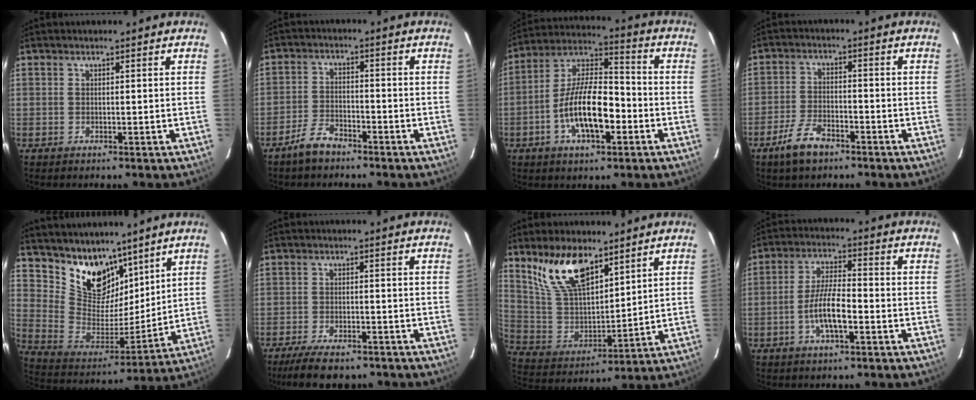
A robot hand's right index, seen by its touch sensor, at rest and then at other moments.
{"total": 5.4, "force": [-4.3, 2.2, 2.4], "torque": [-0.067, 0.007, -0.080]}
{"total": 14.5, "force": [-4.8, 5.7, 12.4], "torque": [-0.239, 0.009, -0.086]}
{"total": 7.1, "force": [-4.9, 3.0, 4.1], "torque": [-0.101, -0.001, -0.092]}
{"total": 14.9, "force": [10.6, 9.0, 5.4], "torque": [-0.118, 0.003, 0.209]}
{"total": 9.5, "force": [-7.6, 3.0, 4.8], "torque": [-0.112, -0.018, -0.123]}
{"total": 14.8, "force": [9.7, 6.6, 9.0], "torque": [-0.175, 0.008, 0.202]}
{"total": 7.9, "force": [-3.0, 2.0, 7.0], "torque": [-0.142, 0.005, -0.055]}